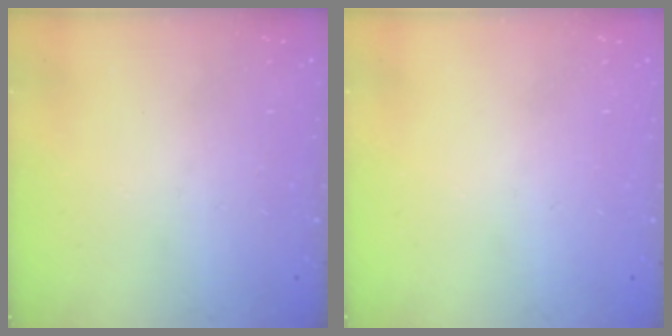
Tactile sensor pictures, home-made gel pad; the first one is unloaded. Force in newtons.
{"total": 0.0}